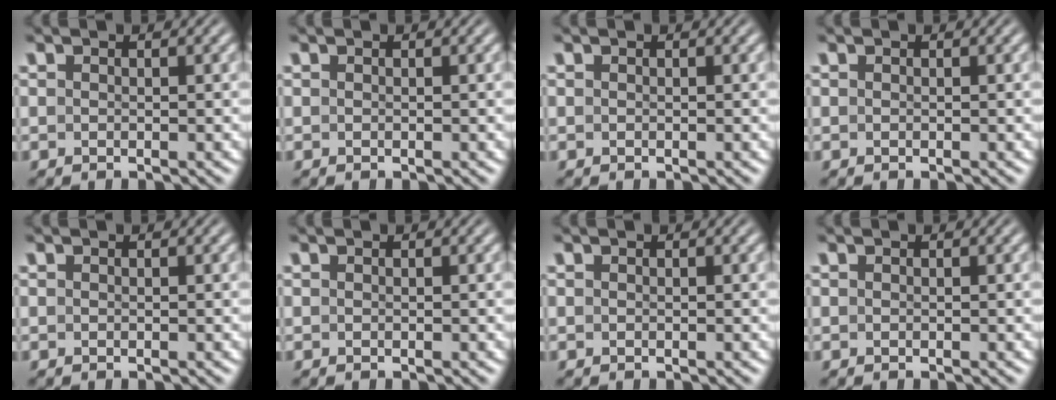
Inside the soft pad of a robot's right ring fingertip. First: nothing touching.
{"total": 0.0}
{"total": 0.0}
{"total": 0.0}
{"total": 0.0}
{"total": 0.0}
{"total": 0.0}
{"total": 0.0}